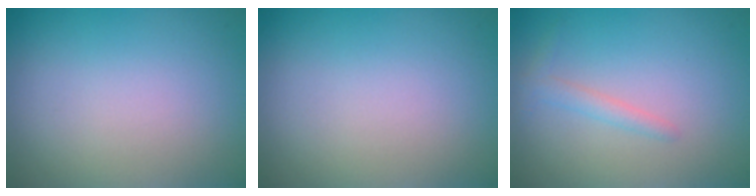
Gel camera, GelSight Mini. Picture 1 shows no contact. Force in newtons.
{"total": 0.0}
{"total": 1.3, "press": 1.3, "slide": 0.1}